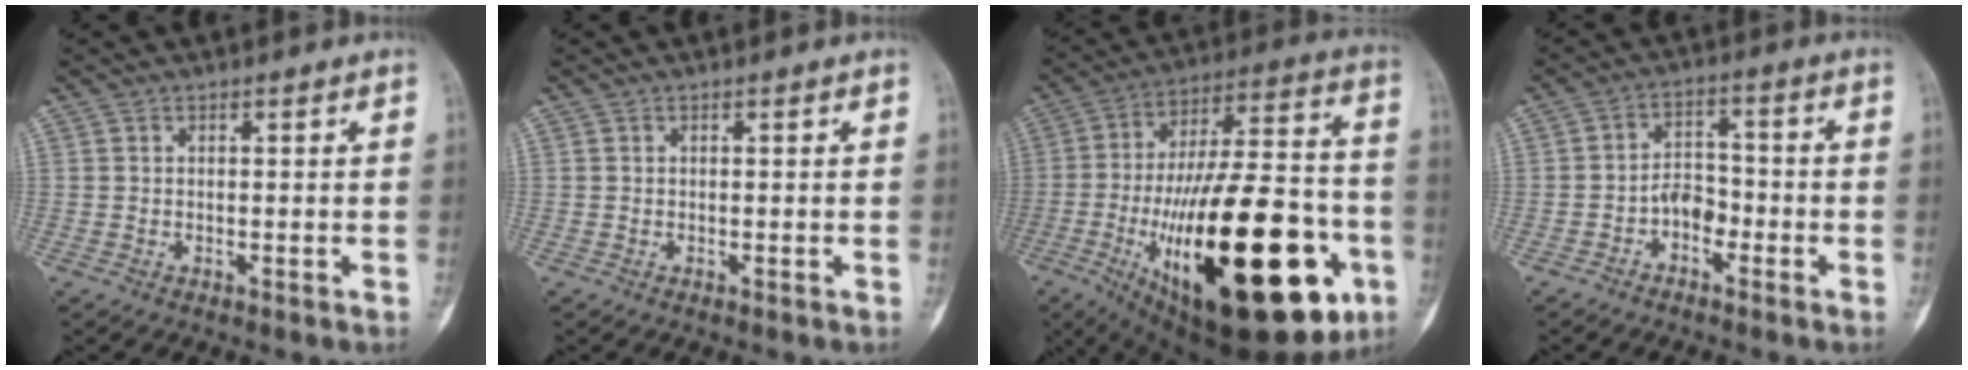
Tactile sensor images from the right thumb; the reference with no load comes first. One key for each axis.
{"total": 0.0}
{"total": 40.2, "fx": -12.7, "fy": 15.2, "fz": 35.1, "tx": -0.524, "ty": 0.027, "tz": -0.182}
{"total": 4.7, "fx": -2.3, "fy": 3.2, "fz": 2.6, "tx": -0.024, "ty": 0.033, "tz": -0.050}